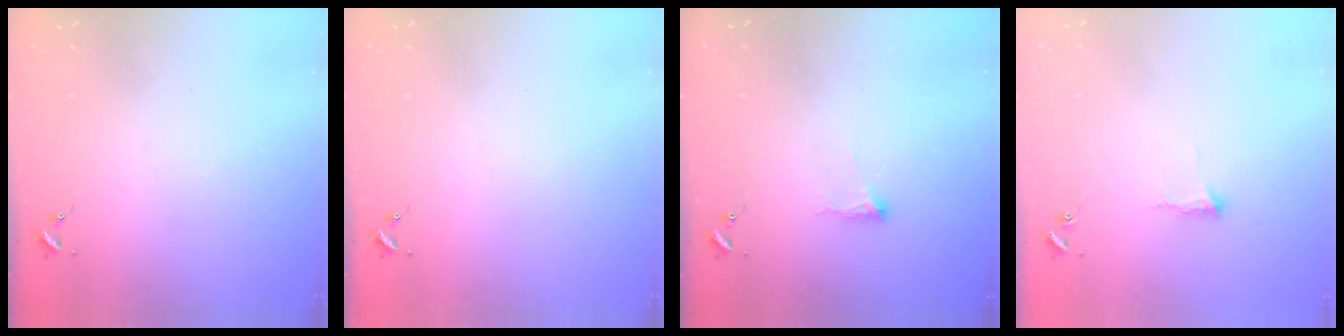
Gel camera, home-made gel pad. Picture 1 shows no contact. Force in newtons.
{"total": 0.0}
{"total": 5.5, "press": 5.4, "slide": 0.9}
{"total": 6.4, "press": 6.3, "slide": 0.8}